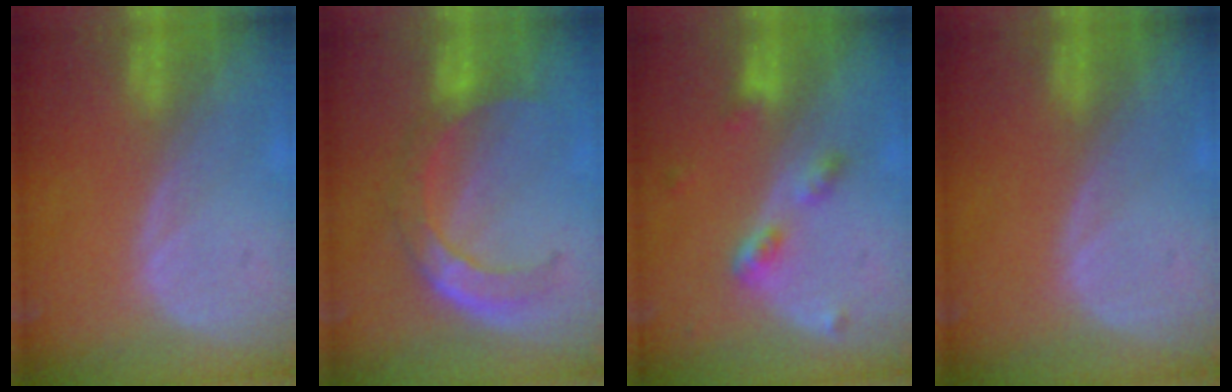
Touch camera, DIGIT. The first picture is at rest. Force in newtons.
{"total": 7.8, "press": 6.7, "slide": 4.0}
{"total": 4.2, "press": 3.9, "slide": 1.6}
{"total": 0.0}